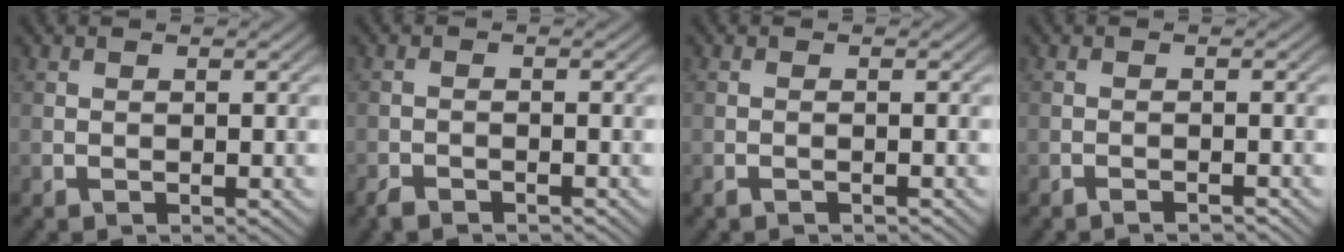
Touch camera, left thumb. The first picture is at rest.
{"total": 1.9, "force": [-1.7, 0.4, 0.7], "torque": [-0.015, -0.003, -0.033]}
{"total": 1.0, "force": [-0.9, 0.0, 0.4], "torque": [-0.011, -0.001, -0.018]}
{"total": 1.4, "force": [-1.3, 0.0, 0.6], "torque": [-0.008, 0.003, -0.022]}